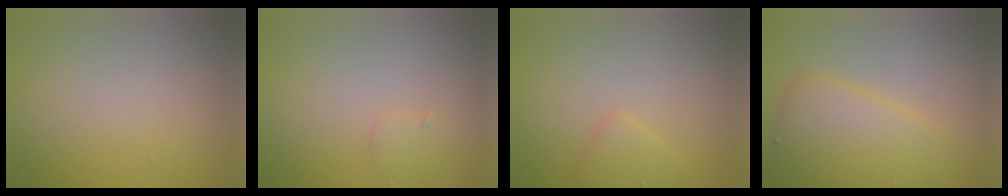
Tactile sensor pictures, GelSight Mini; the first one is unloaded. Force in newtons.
{"total": 1.0, "press": 1.0, "slide": 0.0}
{"total": 1.5, "press": 1.5, "slide": 0.1}
{"total": 5.4, "press": 5.4, "slide": 0.2}